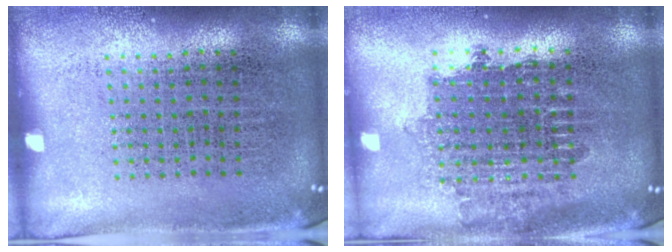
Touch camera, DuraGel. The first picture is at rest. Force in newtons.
{"total": 1.7, "press": 1.4, "slide": 1.0}